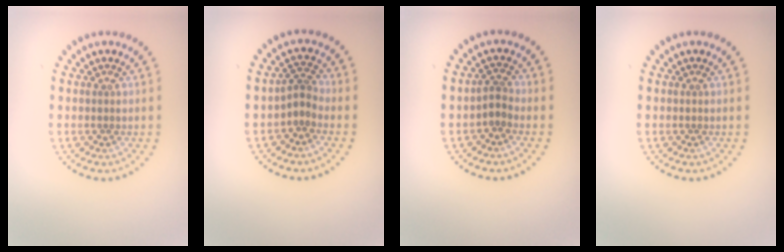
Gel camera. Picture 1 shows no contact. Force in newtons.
{"total": 1.9, "press": 1.2, "slide": 1.5}
{"total": 1.7, "press": 1.2, "slide": 1.2}
{"total": 0.0}